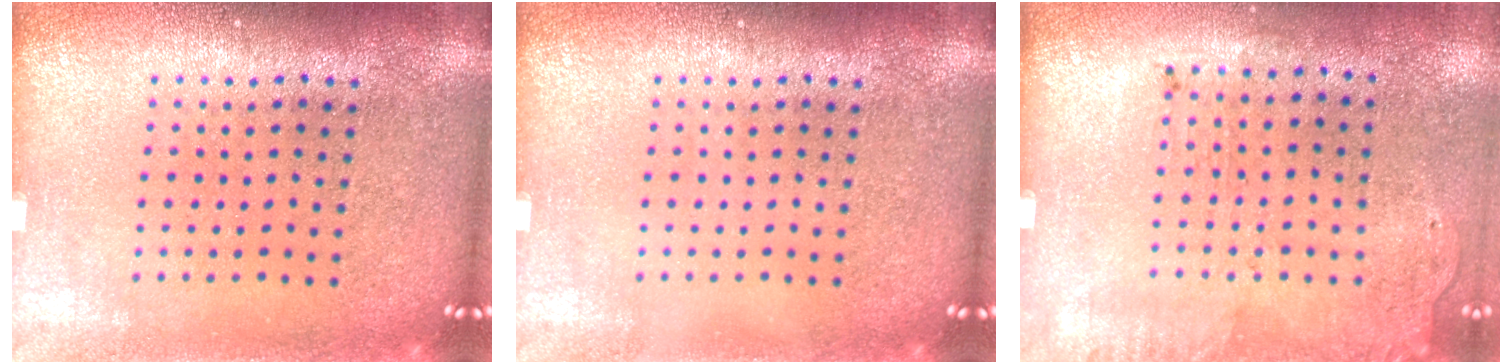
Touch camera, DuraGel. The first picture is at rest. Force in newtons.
{"total": 0.0}
{"total": 1.8, "press": 1.2, "slide": 1.4}